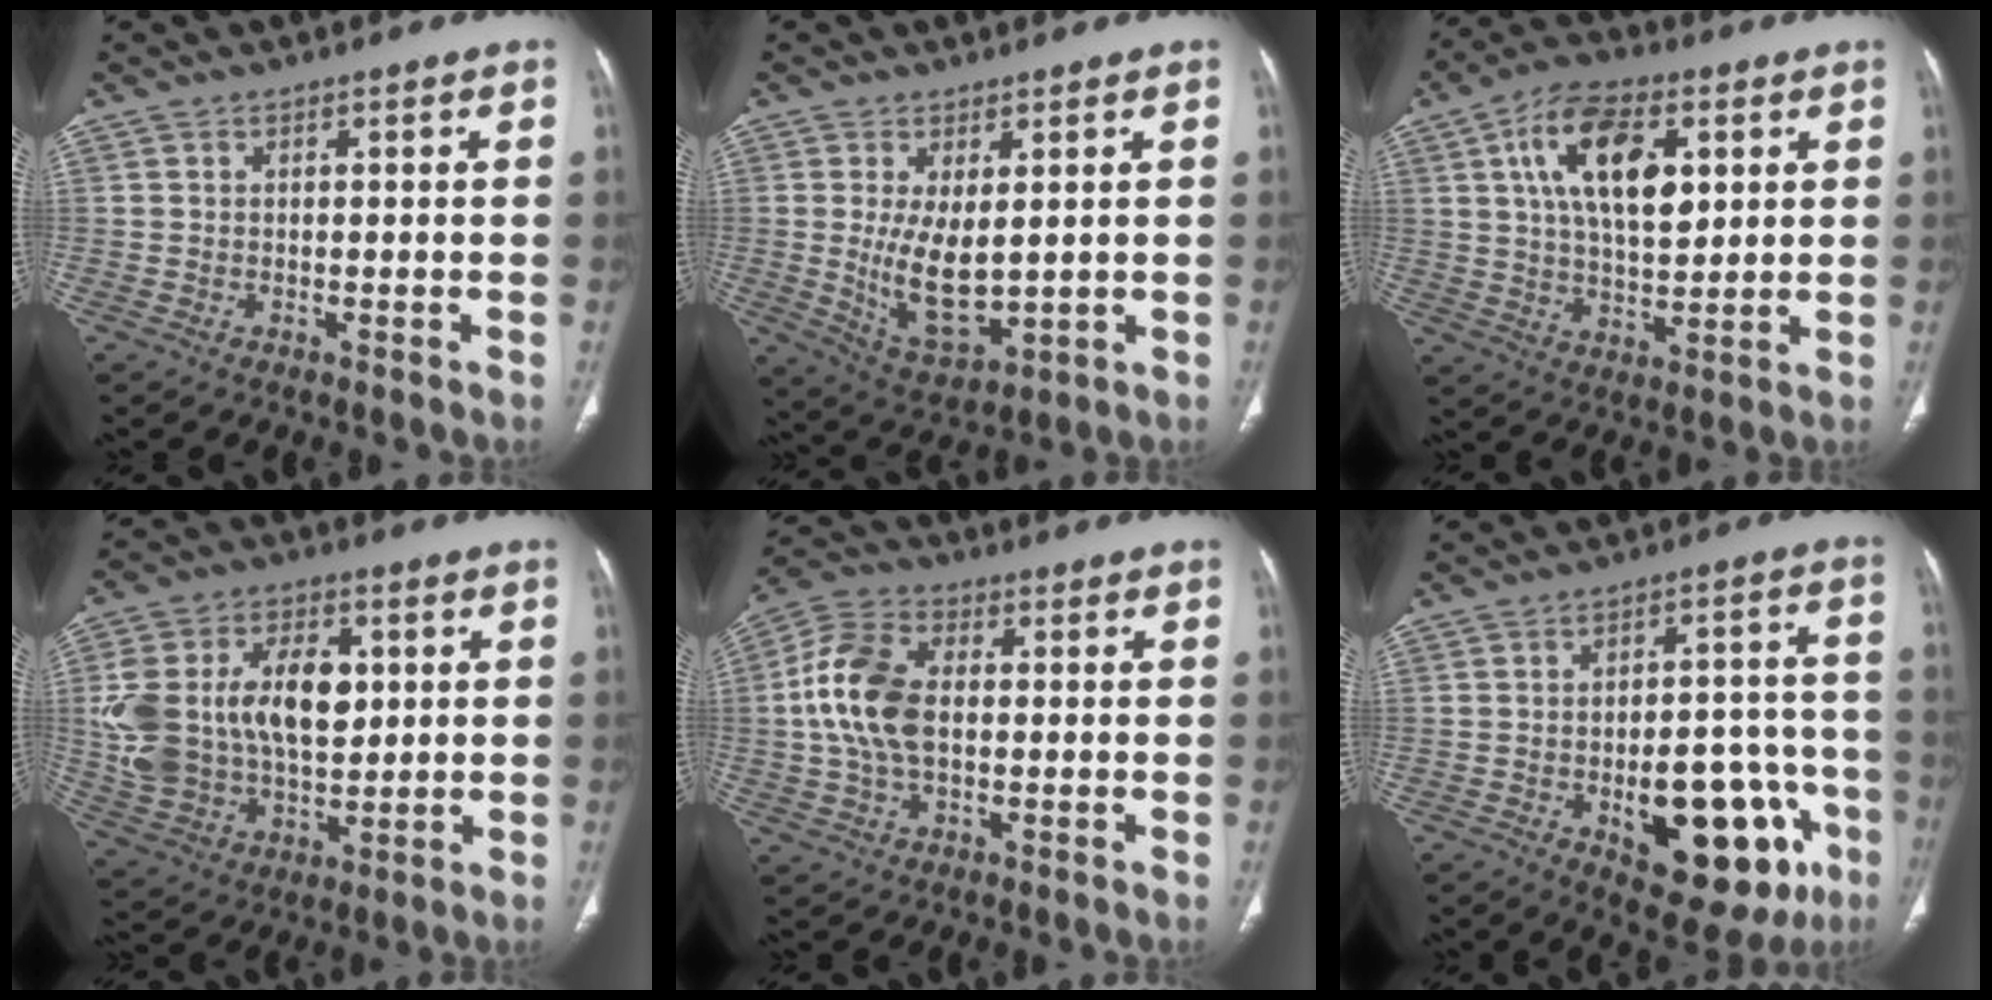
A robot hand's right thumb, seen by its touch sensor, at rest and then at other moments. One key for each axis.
{"total": 9.5, "fx": 0.6, "fy": 4.6, "fz": 8.3, "tx": -0.136, "ty": -0.026, "tz": 0.031}
{"total": 15.8, "fx": 5.0, "fy": 8.2, "fz": 12.5, "tx": -0.195, "ty": -0.010, "tz": 0.087}
{"total": 21.2, "fx": 3.1, "fy": 13.3, "fz": 16.1, "tx": -0.291, "ty": 0.001, "tz": 0.066}
{"total": 12.8, "fx": 0.3, "fy": 8.0, "fz": 10.0, "tx": -0.198, "ty": 0.016, "tz": 0.000}
{"total": 20.6, "fx": -7.2, "fy": 9.9, "fz": 16.6, "tx": -0.165, "ty": 0.038, "tz": -0.079}